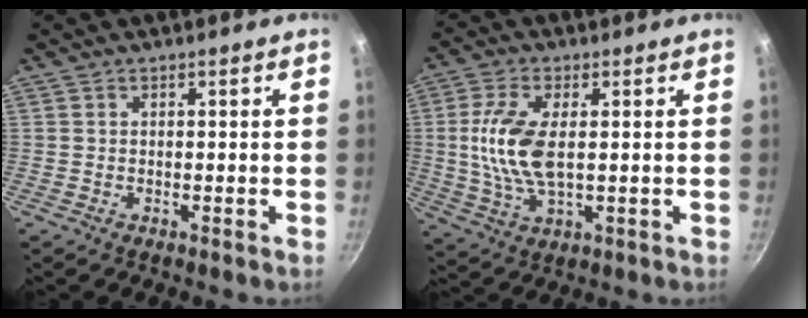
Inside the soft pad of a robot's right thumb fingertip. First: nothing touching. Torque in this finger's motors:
{"motor_torque": [0.73, 0.24, 1.18, -0.65, 0.35]}